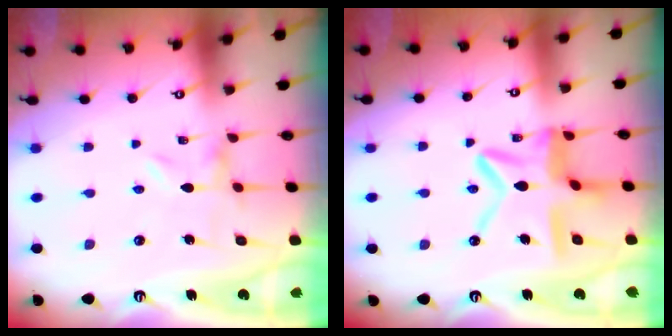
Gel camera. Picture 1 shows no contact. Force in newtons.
{"total": 14.2, "press": 14.1, "slide": 1.3}